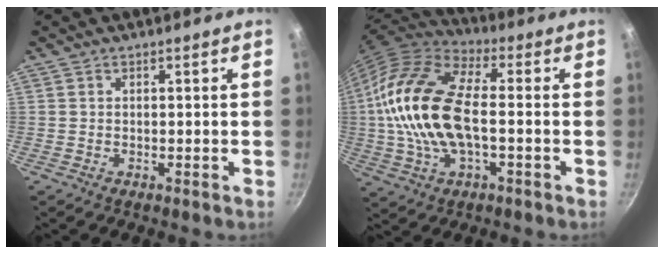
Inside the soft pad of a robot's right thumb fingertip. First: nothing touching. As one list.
[{"total": 20.3, "force": [-0.6, 10.4, 17.4], "torque": [-0.337, 0.032, -0.025]}]